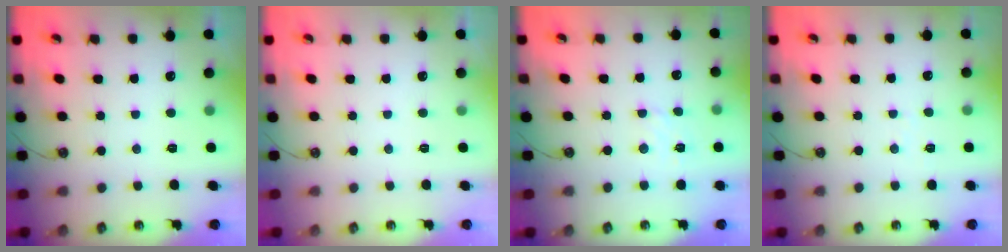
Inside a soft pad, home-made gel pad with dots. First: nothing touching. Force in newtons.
{"total": 0.0}
{"total": 3.6, "press": 3.5, "slide": 0.6}
{"total": 3.2, "press": 3.1, "slide": 0.4}